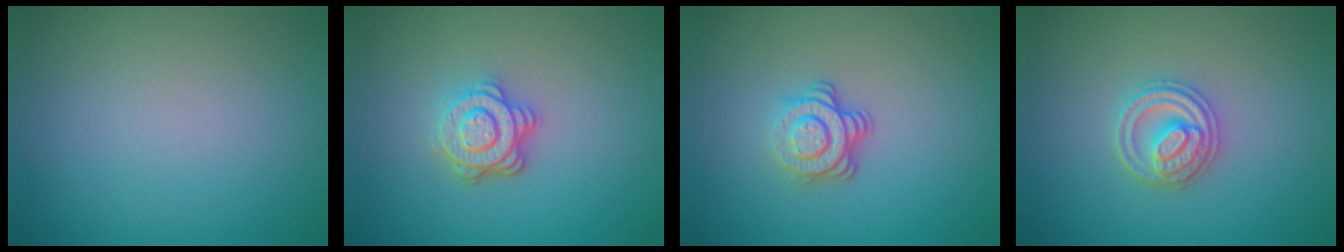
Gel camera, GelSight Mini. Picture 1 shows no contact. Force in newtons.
{"total": 4.0, "press": 3.2, "slide": 2.5}
{"total": 3.5, "press": 2.5, "slide": 2.4}
{"total": 2.8, "press": 2.8, "slide": 0.4}